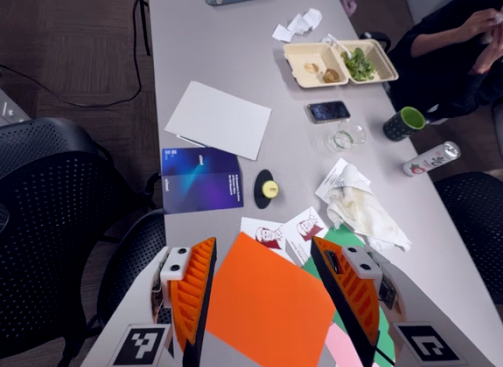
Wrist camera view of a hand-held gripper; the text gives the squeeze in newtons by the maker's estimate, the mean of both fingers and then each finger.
{"total": 0.0}